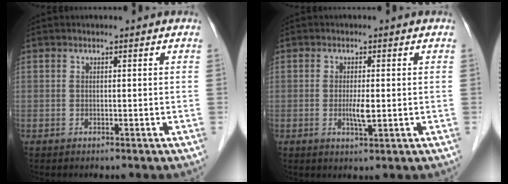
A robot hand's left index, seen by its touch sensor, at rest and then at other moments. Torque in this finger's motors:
{"motor_torque": [0.43, 0.36, 0.11, 0.02]}